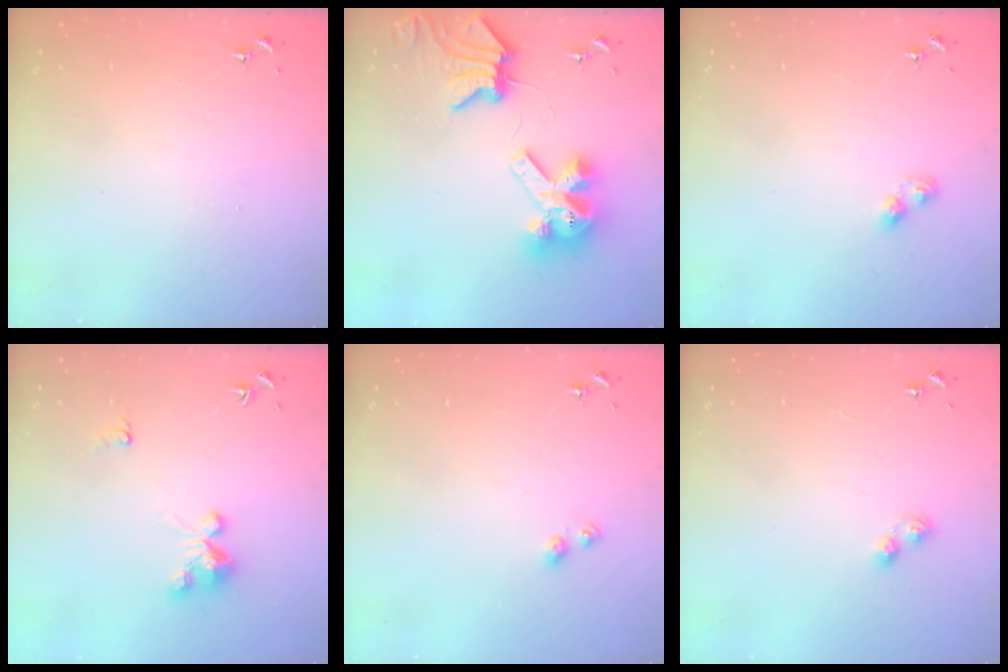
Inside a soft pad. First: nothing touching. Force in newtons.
{"total": 12.5, "press": 12.4, "slide": 1.6}
{"total": 2.6, "press": 2.6, "slide": 0.4}
{"total": 5.8, "press": 5.8, "slide": 0.6}
{"total": 4.3, "press": 4.3, "slide": 0.4}
{"total": 4.3, "press": 4.3, "slide": 0.5}